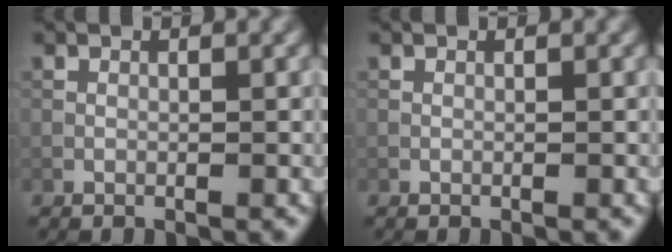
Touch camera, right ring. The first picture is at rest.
{"total": 0.0}